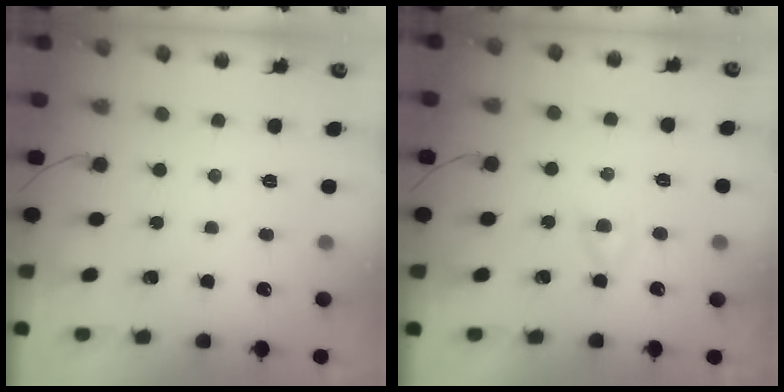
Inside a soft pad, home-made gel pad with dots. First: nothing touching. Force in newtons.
{"total": 1.6, "press": 1.5, "slide": 0.6}